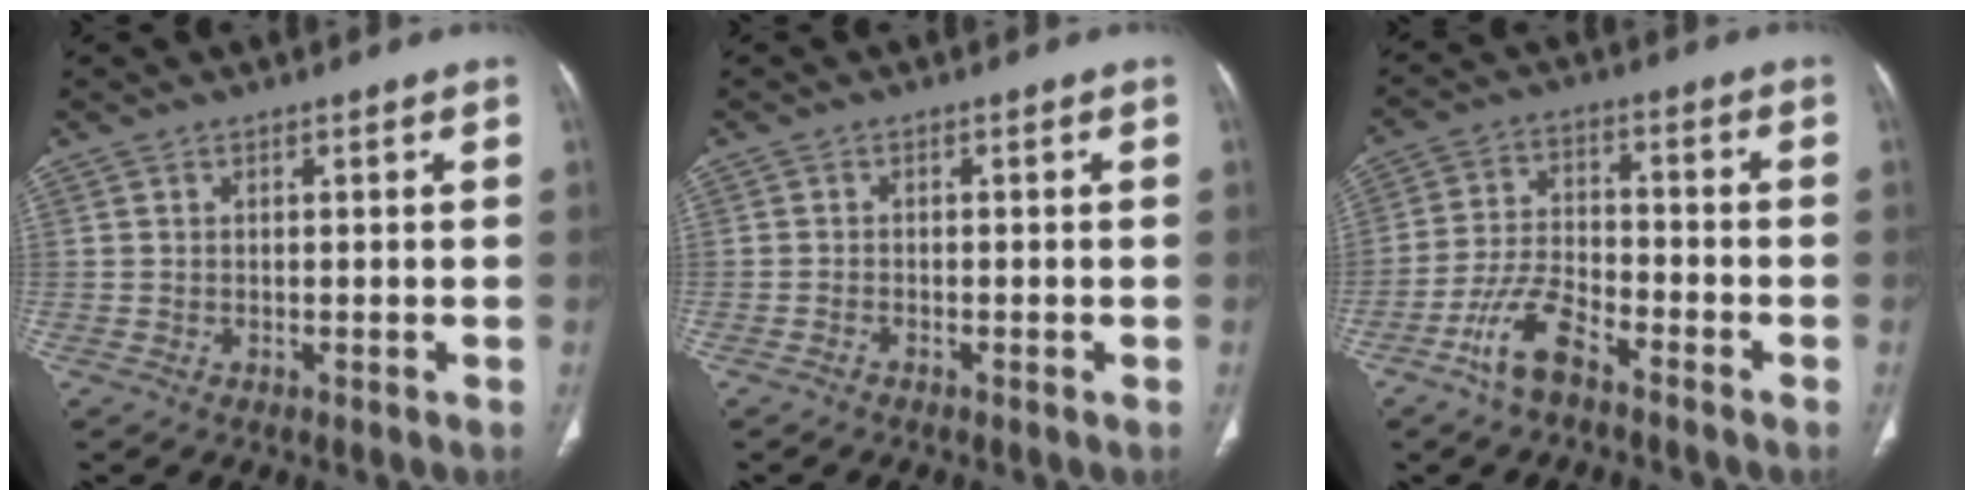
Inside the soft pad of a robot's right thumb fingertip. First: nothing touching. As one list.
[{"total": 0.7, "force": [-0.6, 0.0, 0.3], "torque": [-0.007, 0.000, -0.014]}, {"total": 8.5, "force": [-5.8, 3.0, 5.5], "torque": [-0.119, 0.030, -0.116]}]